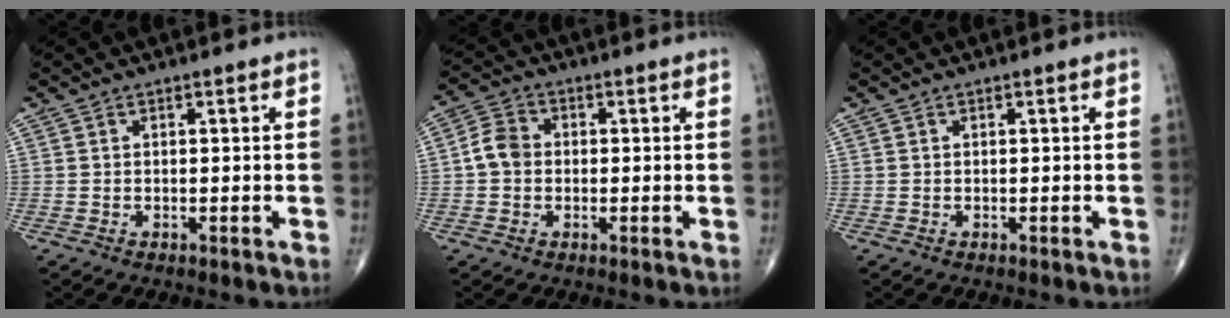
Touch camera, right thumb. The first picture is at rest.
{"total": 4.9, "force": [-0.2, 4.0, 2.8], "torque": [-0.047, 0.014, -0.013]}
{"total": 0.0}